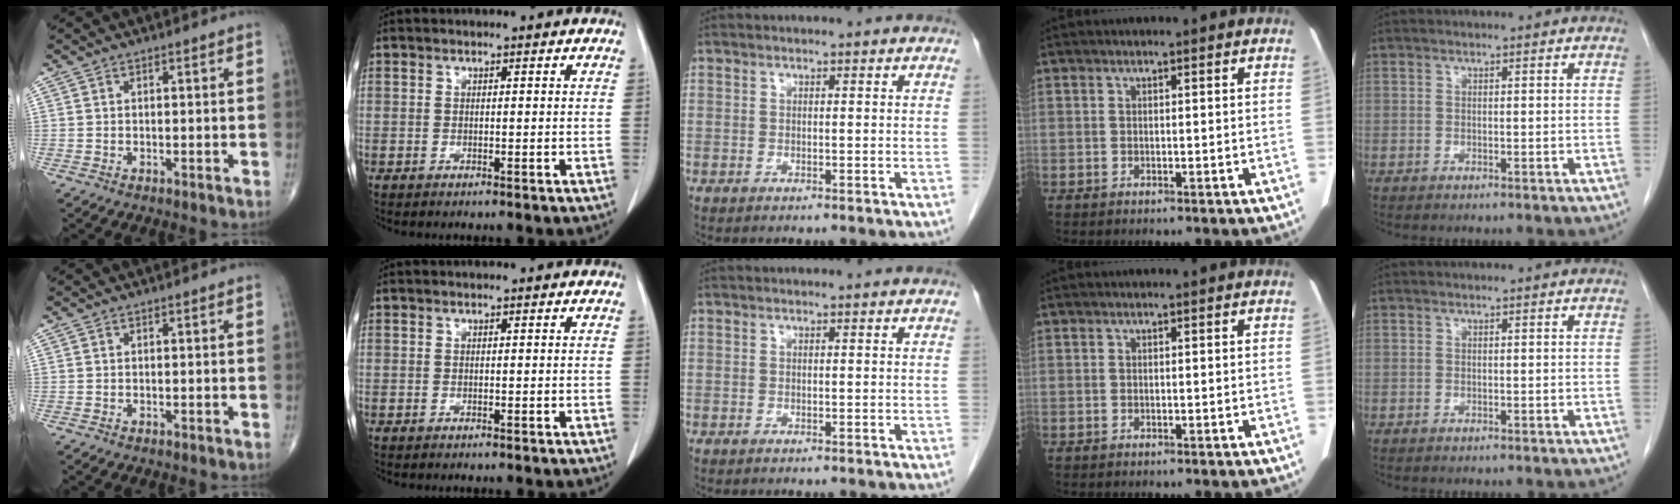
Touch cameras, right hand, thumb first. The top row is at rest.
{}